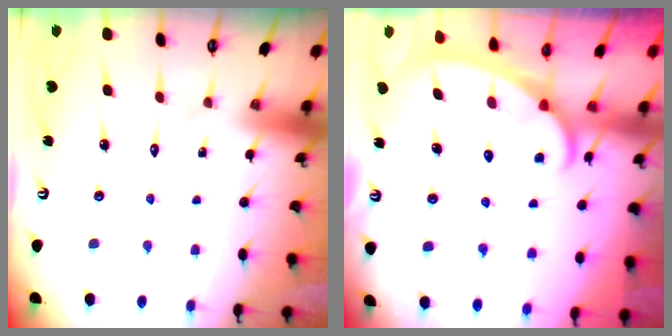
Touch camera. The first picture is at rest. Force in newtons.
{"total": 3.9, "press": 3.8, "slide": 0.2}